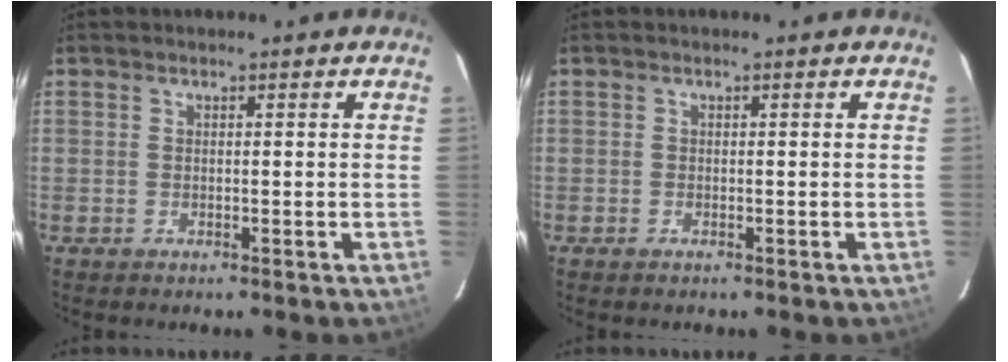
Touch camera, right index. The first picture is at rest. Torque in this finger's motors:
{"motor_torque": [0.03, -0.04, 0.00, -0.04]}